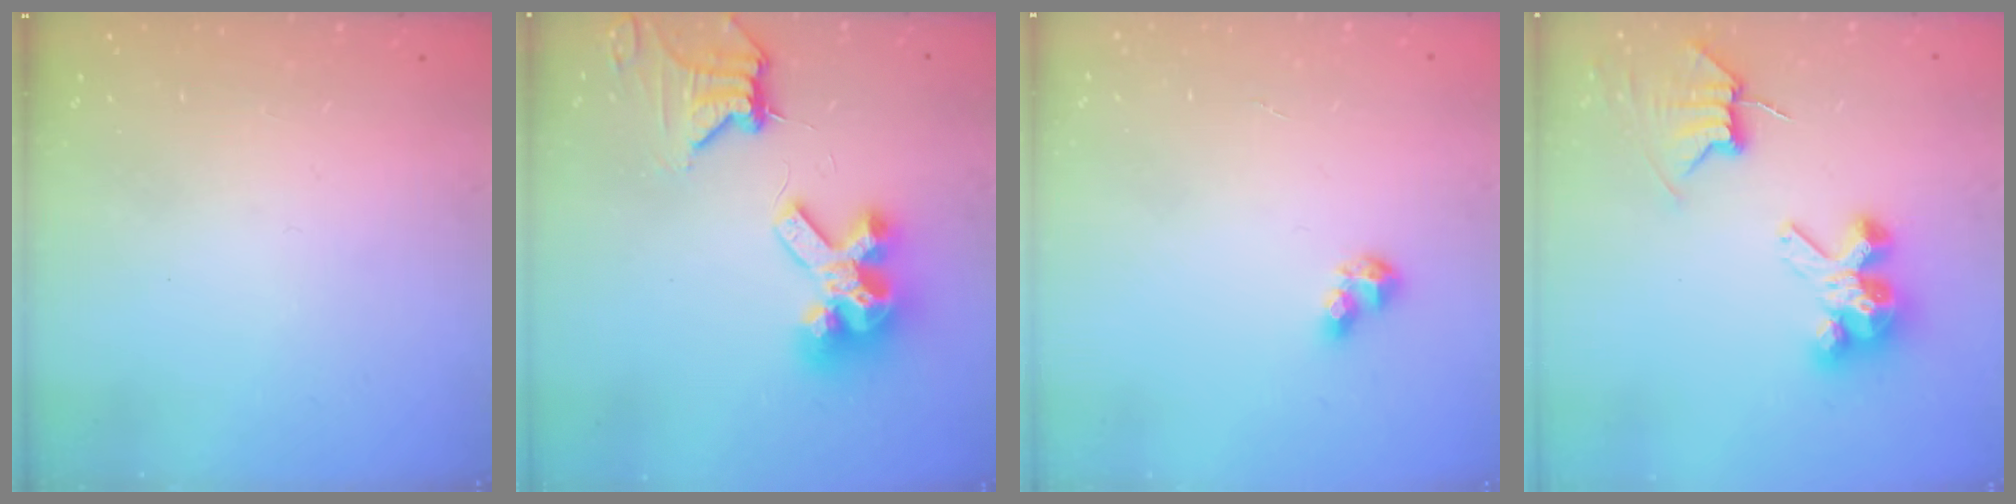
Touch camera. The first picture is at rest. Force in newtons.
{"total": 15.0, "press": 14.9, "slide": 1.8}
{"total": 3.5, "press": 3.5, "slide": 0.3}
{"total": 7.8, "press": 7.7, "slide": 0.6}